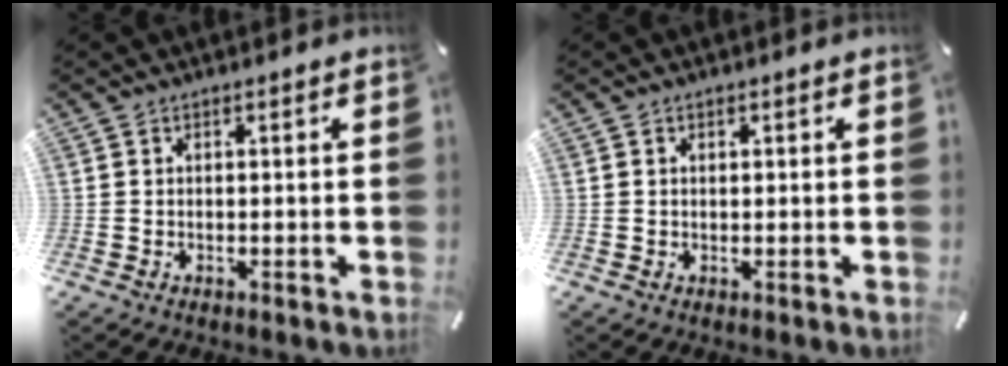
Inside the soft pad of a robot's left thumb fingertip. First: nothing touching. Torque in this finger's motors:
{"motor_torque": [-0.32, -0.35, -0.03, 0.03, -0.01]}